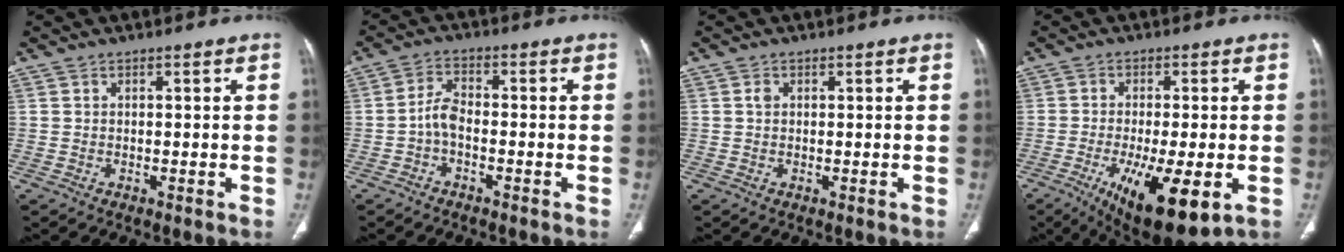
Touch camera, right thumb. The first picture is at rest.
{"total": 3.7, "force": [-1.5, 1.8, 2.9], "torque": [-0.053, 0.021, -0.034]}
{"total": 0.8, "force": [0.2, 0.7, 0.5], "torque": [-0.008, 0.002, 0.003]}
{"total": 15.0, "force": [-5.4, 4.5, 13.2], "torque": [-0.210, -0.018, -0.072]}